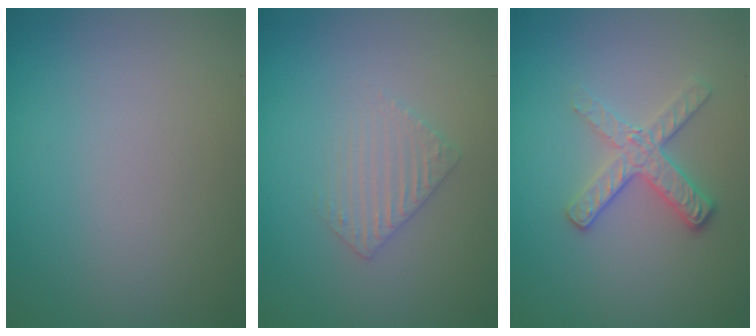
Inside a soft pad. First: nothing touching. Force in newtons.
{"total": 1.9, "press": 1.9, "slide": 0.5}
{"total": 2.8, "press": 2.6, "slide": 1.0}